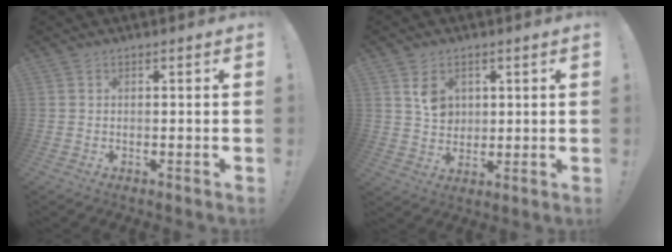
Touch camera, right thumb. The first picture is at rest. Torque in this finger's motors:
{"motor_torque": [0.16, 0.18, 0.11, 0.09, -0.01]}